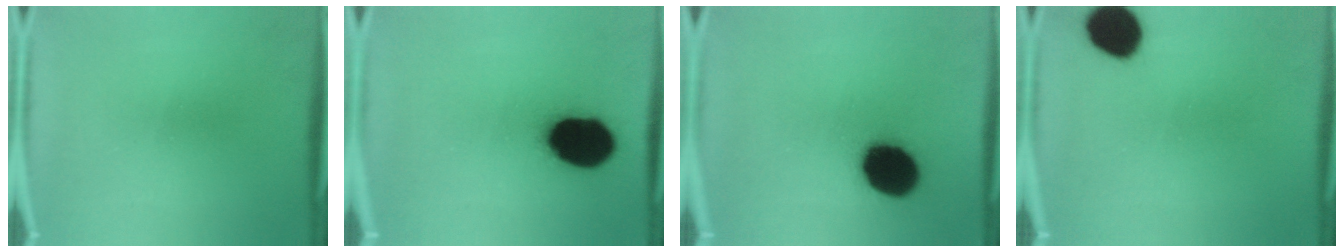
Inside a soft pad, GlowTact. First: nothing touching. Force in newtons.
{"total": 20.4}
{"total": 17.3}
{"total": 11.7}